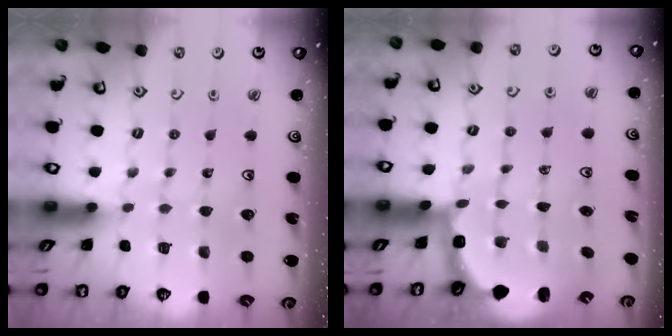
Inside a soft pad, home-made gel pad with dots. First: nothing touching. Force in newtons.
{"total": 2.8, "press": 2.2, "slide": 1.7}